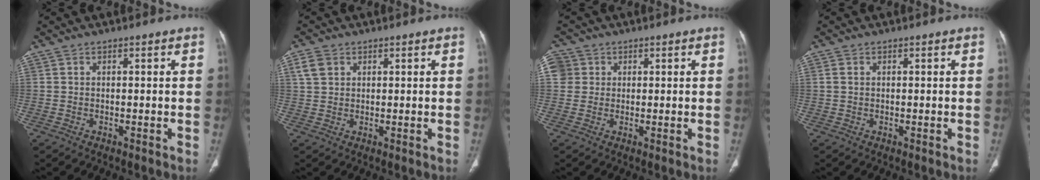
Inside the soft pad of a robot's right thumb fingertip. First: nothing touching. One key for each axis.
{"total": 4.0, "fx": 1.8, "fy": 3.0, "fz": 2.0, "tx": -0.034, "ty": -0.001, "tz": 0.040}
{"total": 4.8, "fx": 1.3, "fy": 4.5, "fz": 0.9, "tx": -0.006, "ty": 0.007, "tz": 0.028}
{"total": 1.4, "fx": 0.3, "fy": 1.0, "fz": 0.9, "tx": -0.022, "ty": 0.000, "tz": 0.010}